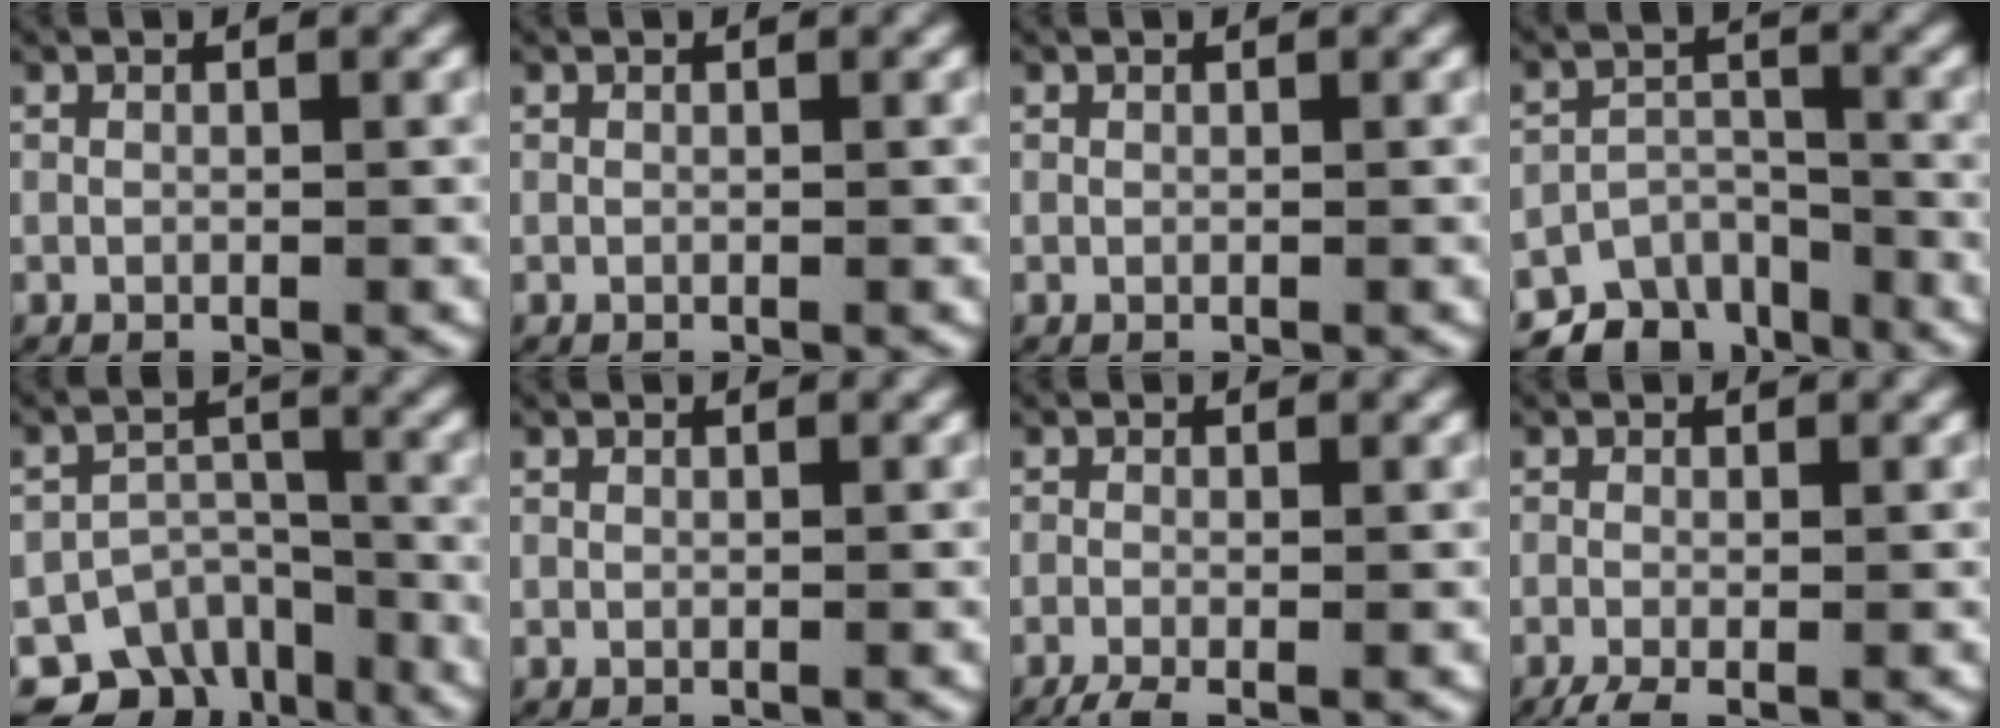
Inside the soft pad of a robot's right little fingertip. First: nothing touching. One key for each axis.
{"total": 0.0}
{"total": 0.0}
{"total": 9.3, "fx": -5.9, "fy": 6.2, "fz": 3.4, "tx": -0.064, "ty": -0.019, "tz": -0.102}
{"total": 11.8, "fx": -5.8, "fy": 9.2, "fz": 4.8, "tx": -0.094, "ty": -0.030, "tz": -0.100}
{"total": 0.0}
{"total": 2.1, "fx": -1.6, "fy": 0.5, "fz": 1.2, "tx": -0.025, "ty": -0.009, "tz": -0.025}
{"total": 2.0, "fx": -1.4, "fy": 0.6, "fz": 1.3, "tx": -0.029, "ty": -0.010, "tz": -0.022}